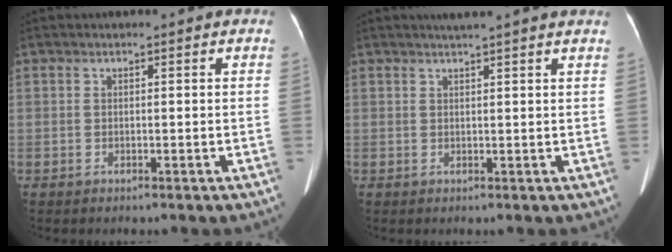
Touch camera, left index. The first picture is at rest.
{"total": 4.4, "force": [3.8, -0.7, 2.1], "torque": [-0.028, 0.016, 0.044]}